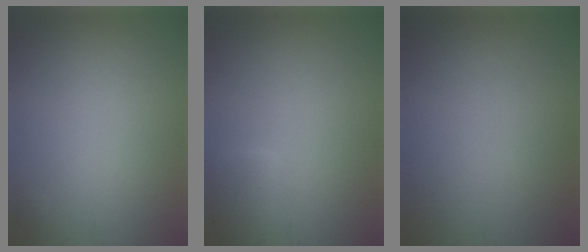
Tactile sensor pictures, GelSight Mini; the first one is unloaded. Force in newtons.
{"total": 1.6, "press": 1.6, "slide": 0.1}
{"total": 0.0}